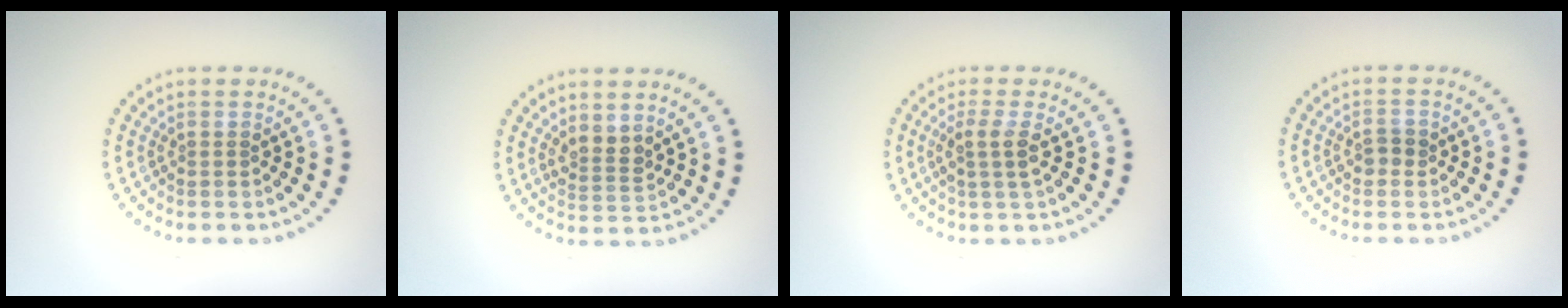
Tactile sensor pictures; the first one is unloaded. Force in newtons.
{"total": 2.1, "press": 1.7, "slide": 1.2}
{"total": 2.1, "press": 1.7, "slide": 1.2}
{"total": 1.2, "press": 1.2, "slide": 0.3}